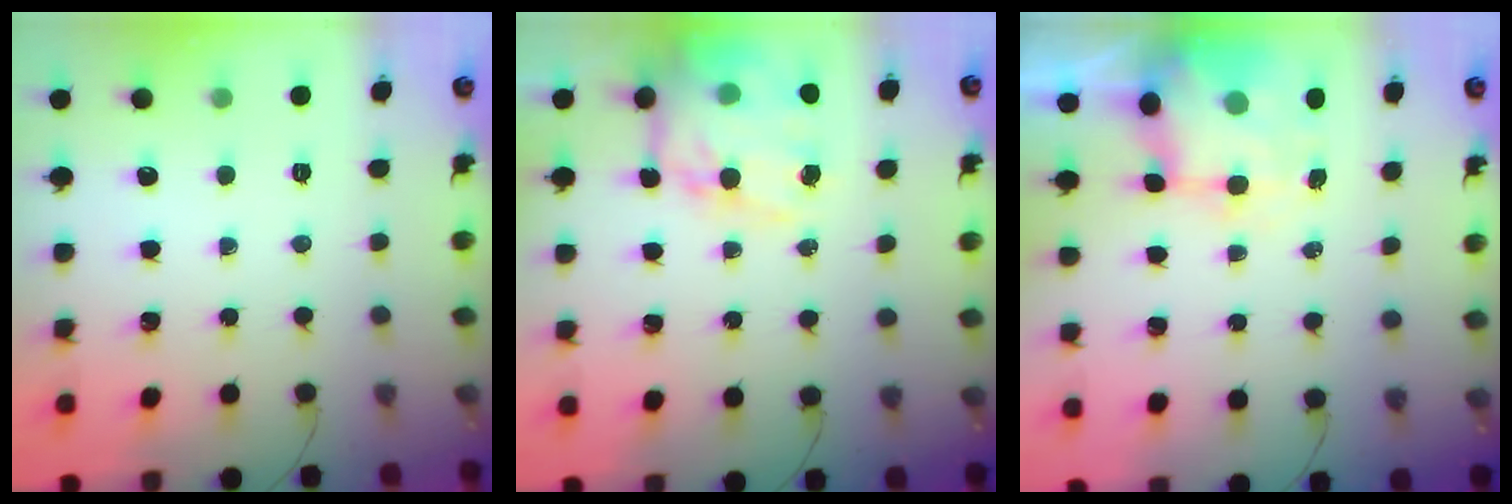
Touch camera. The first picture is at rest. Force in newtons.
{"total": 16.6, "press": 16.1, "slide": 4.1}
{"total": 5.7, "press": 5.5, "slide": 1.3}